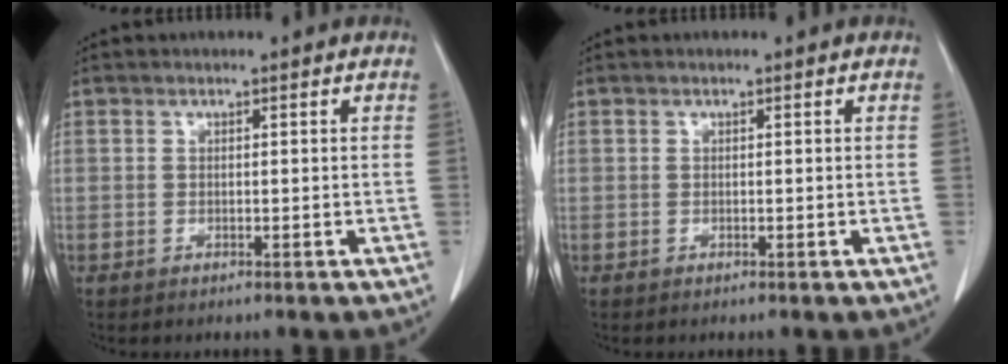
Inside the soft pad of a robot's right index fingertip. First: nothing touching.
{"total": 0.0}